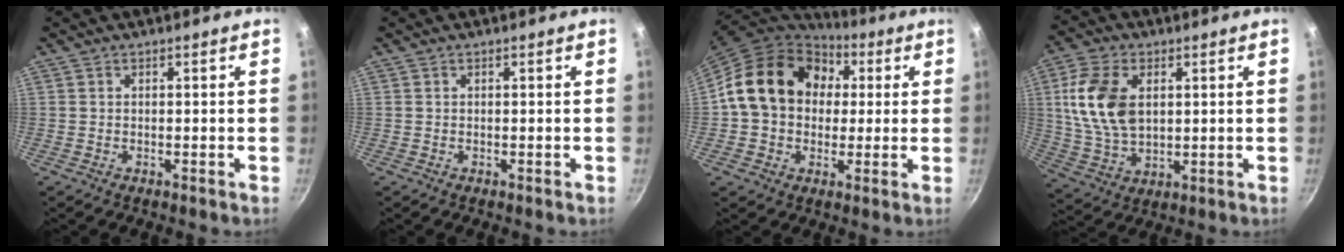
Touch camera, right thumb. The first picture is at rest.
{"total": 0.0}
{"total": 18.2, "force": [3.2, 14.7, 10.3], "torque": [-0.149, 0.029, 0.040]}
{"total": 13.7, "force": [2.9, 8.5, 10.3], "torque": [-0.189, -0.010, 0.061]}